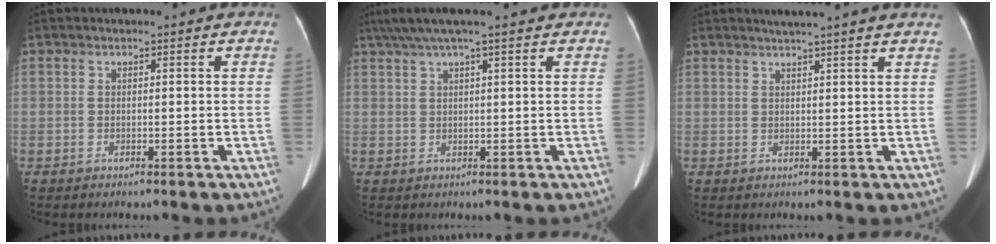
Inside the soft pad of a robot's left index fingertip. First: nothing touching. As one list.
[{"total": 7.7, "force": [6.1, -0.6, 4.6], "torque": [-0.079, 0.044, 0.093]}, {"total": 6.3, "force": [5.4, -0.9, 3.1], "torque": [-0.043, 0.016, 0.060]}]